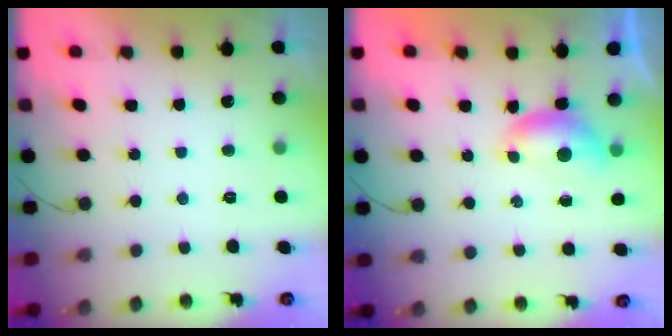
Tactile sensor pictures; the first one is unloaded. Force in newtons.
{"total": 6.1, "press": 6.0, "slide": 0.9}